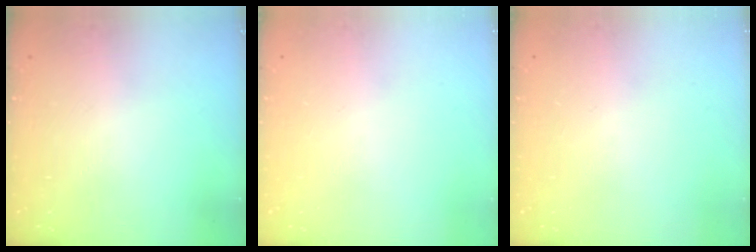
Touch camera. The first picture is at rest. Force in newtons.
{"total": 0.0}
{"total": 0.0}